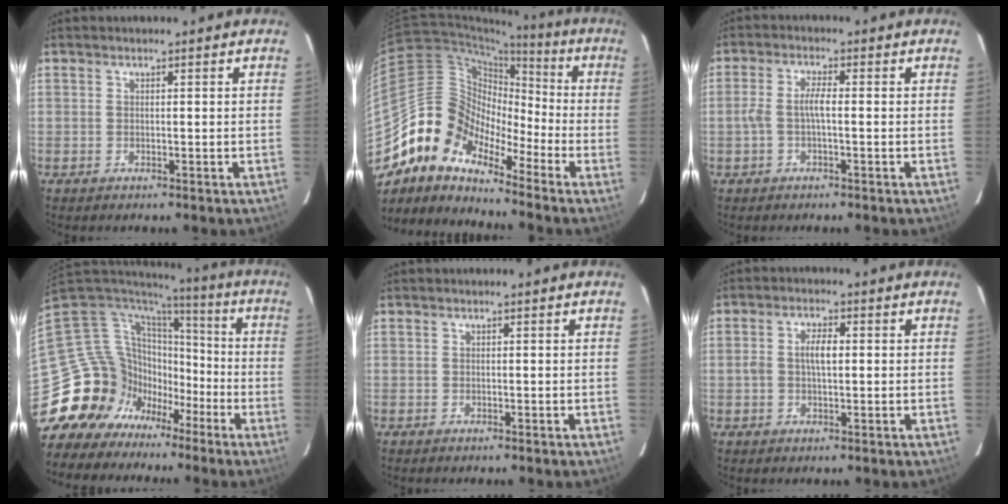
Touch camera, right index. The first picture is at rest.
{"total": 12.0, "force": [-9.1, 6.6, 4.4], "torque": [-0.076, 0.026, -0.204]}
{"total": 3.5, "force": [-0.8, 0.7, 3.4], "torque": [-0.073, 0.008, -0.013]}
{"total": 17.4, "force": [-9.0, 14.4, 3.7], "torque": [-0.111, 0.036, -0.151]}
{"total": 0.0}
{"total": 3.9, "force": [0.2, 1.8, 3.5], "torque": [-0.068, 0.009, 0.003]}